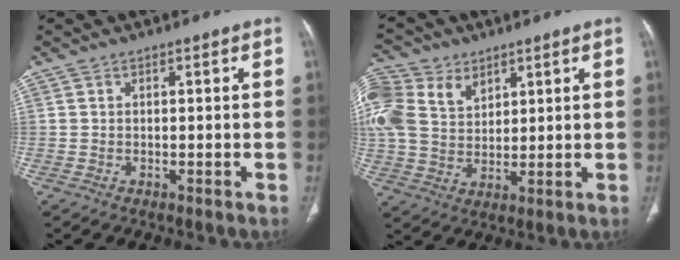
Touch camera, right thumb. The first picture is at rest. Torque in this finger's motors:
{"motor_torque": [-0.06, 0.00, 0.93, 0.36, 0.17]}